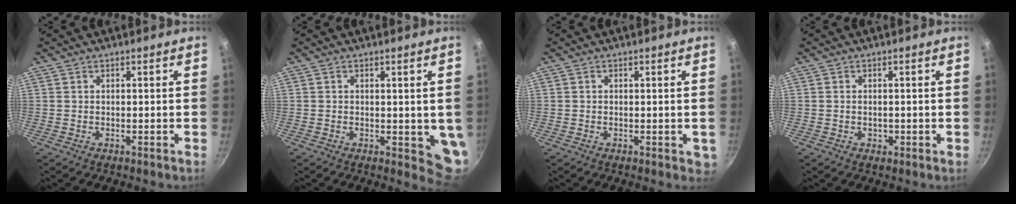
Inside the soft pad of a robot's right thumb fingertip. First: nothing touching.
{"total": 5.5, "force": [0.4, 3.0, 4.6], "torque": [-0.051, -0.016, 0.006]}
{"total": 2.3, "force": [-0.2, 1.6, 1.7], "torque": [-0.016, -0.001, 0.000]}
{"total": 1.2, "force": [-0.2, 1.0, 0.7], "torque": [-0.008, 0.001, -0.004]}